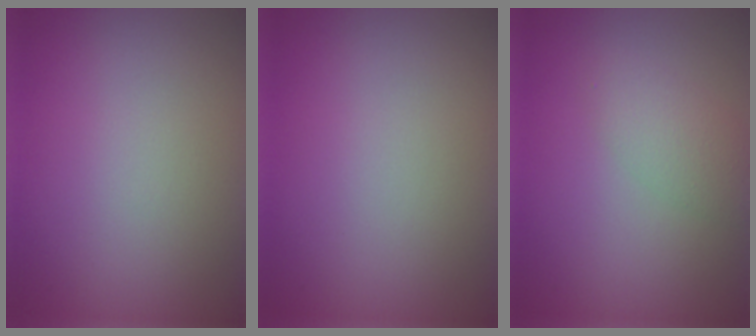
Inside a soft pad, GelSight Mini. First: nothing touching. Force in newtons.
{"total": 0.0}
{"total": 2.2, "press": 2.2, "slide": 0.1}